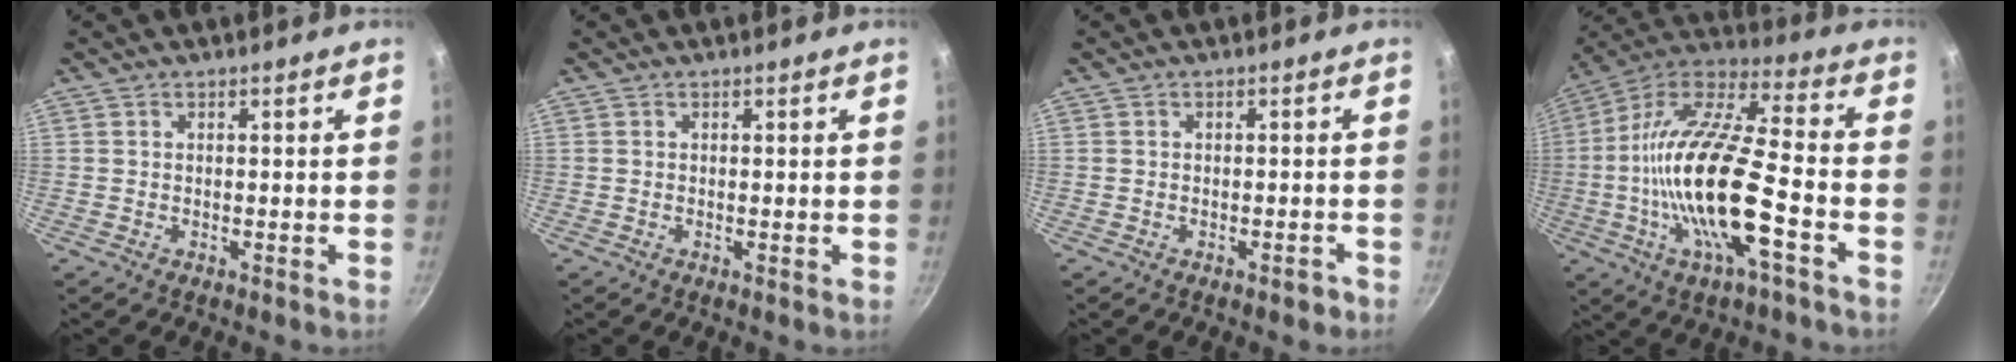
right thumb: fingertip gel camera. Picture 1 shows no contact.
{"total": 0.0}
{"total": 1.7, "force": [-1.1, 0.9, 1.0], "torque": [-0.006, 0.017, -0.008]}
{"total": 22.9, "force": [-5.4, 6.8, 21.1], "torque": [-0.400, 0.029, -0.116]}